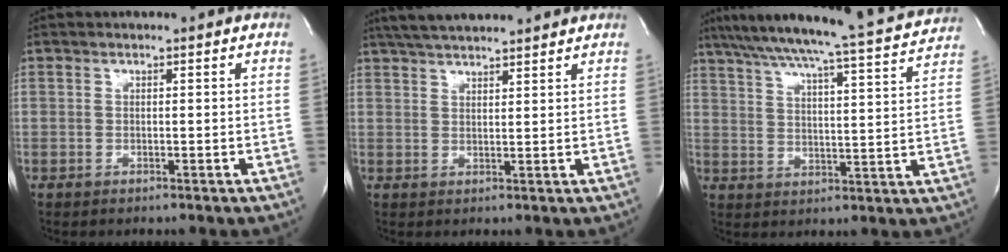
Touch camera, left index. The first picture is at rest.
{"total": 9.8, "force": [8.8, 1.1, 4.1], "torque": [-0.073, 0.034, 0.134]}
{"total": 22.3, "force": [20.3, 0.3, 9.1], "torque": [-0.157, -0.018, 0.272]}